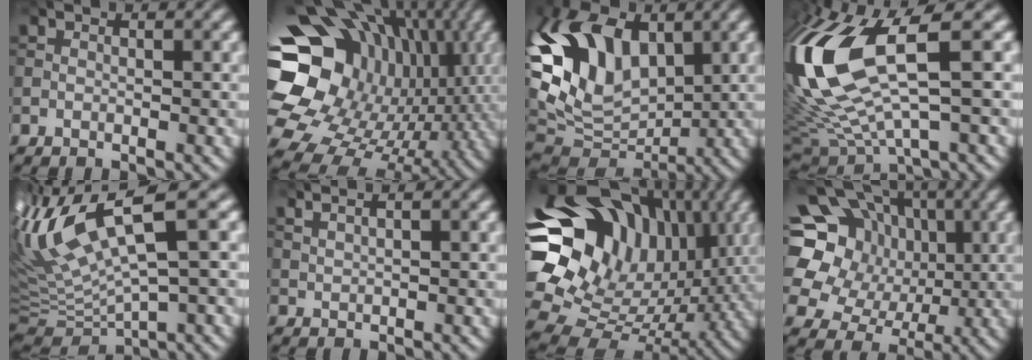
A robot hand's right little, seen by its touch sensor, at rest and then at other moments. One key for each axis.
{"total": 20.4, "fx": 1.7, "fy": 16.6, "fz": 11.7, "tx": -0.234, "ty": -0.016, "tz": 0.043}
{"total": 13.3, "fx": 3.2, "fy": 8.7, "fz": 9.5, "tx": -0.211, "ty": 0.013, "tz": 0.058}
{"total": 14.8, "fx": 2.4, "fy": 5.6, "fz": 13.5, "tx": -0.325, "ty": -0.002, "tz": 0.056}
{"total": 11.8, "fx": 4.6, "fy": 3.8, "fz": 10.2, "tx": -0.231, "ty": 0.018, "tz": 0.100}
{"total": 3.4, "fx": 2.5, "fy": 1.2, "fz": 2.0, "tx": -0.030, "ty": 0.024, "tz": 0.020}
{"total": 17.9, "fx": 4.8, "fy": 13.2, "fz": 11.1, "tx": -0.207, "ty": 0.018, "tz": 0.092}
{"total": 15.8, "fx": 2.4, "fy": 14.0, "fz": 6.8, "tx": -0.179, "ty": 0.033, "tz": 0.031}